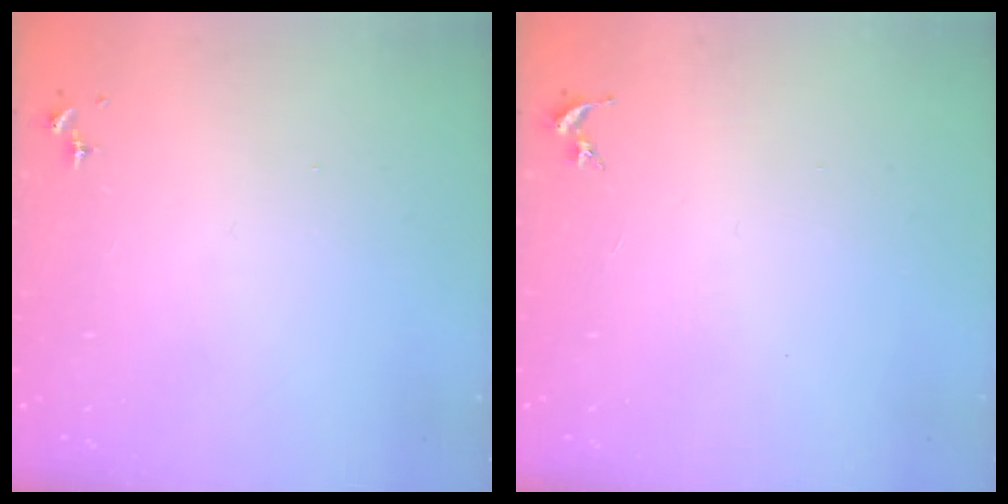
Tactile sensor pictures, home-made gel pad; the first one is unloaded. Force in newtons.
{"total": 0.0}